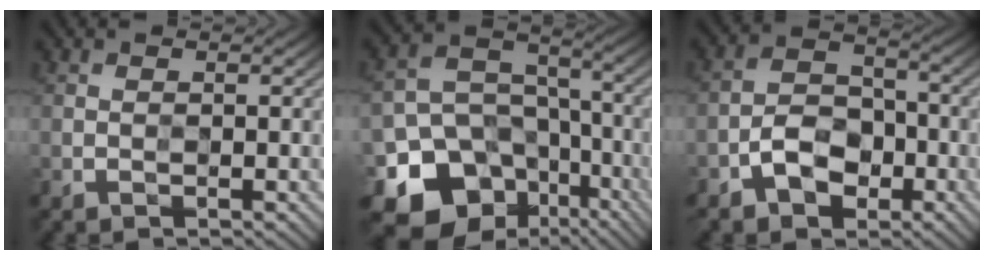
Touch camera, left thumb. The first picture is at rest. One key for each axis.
{"total": 16.9, "fx": -8.9, "fy": 12.9, "fz": 6.3, "tx": -0.163, "ty": -0.042, "tz": -0.137}
{"total": 6.3, "fx": -3.2, "fy": 4.0, "fz": 3.6, "tx": -0.062, "ty": 0.006, "tz": -0.068}